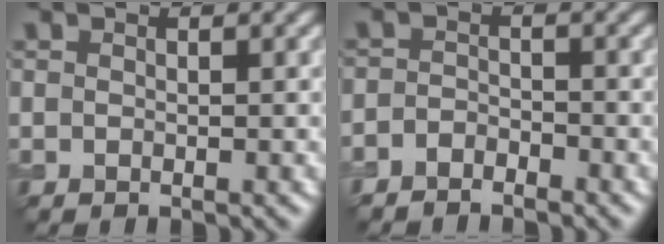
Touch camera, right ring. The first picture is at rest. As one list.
[{"total": 1.8, "force": [-1.8, 0.4, 0.0], "torque": [0.000, -0.002, -0.042]}]